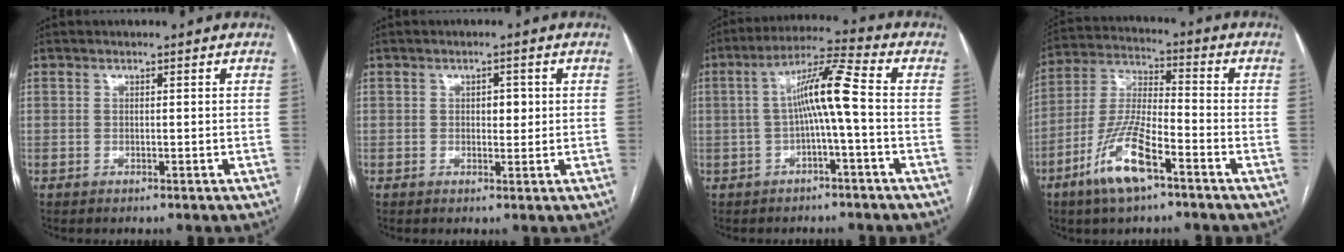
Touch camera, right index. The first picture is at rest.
{"total": 2.2, "force": [0.3, 1.2, 1.7], "torque": [-0.021, 0.003, 0.005]}
{"total": 8.3, "force": [-0.6, 0.0, 8.3], "torque": [-0.147, 0.027, -0.013]}
{"total": 11.8, "force": [-6.4, 2.4, 9.5], "torque": [-0.200, -0.008, -0.123]}